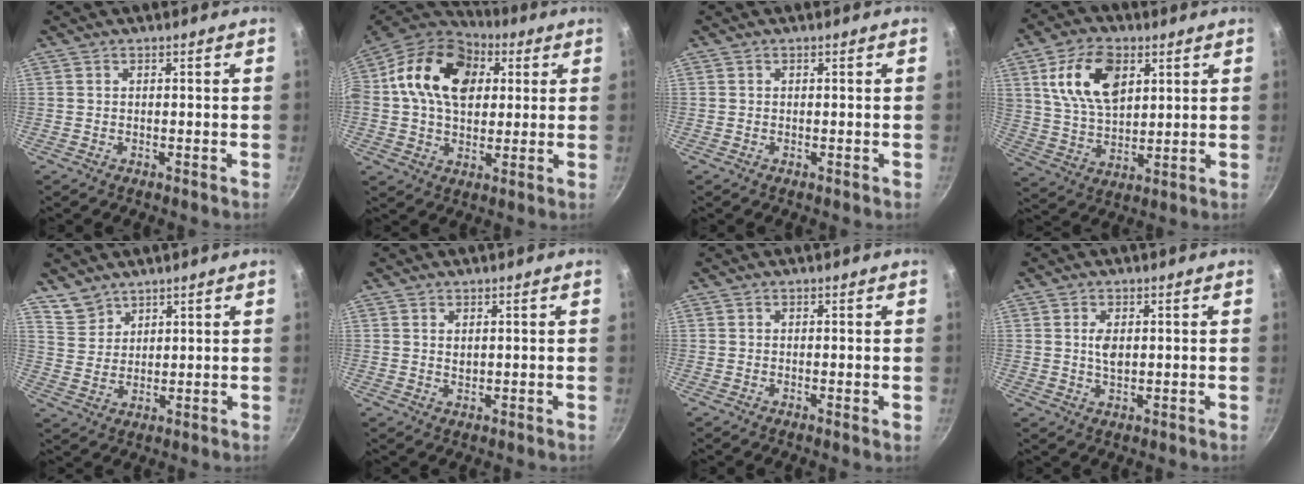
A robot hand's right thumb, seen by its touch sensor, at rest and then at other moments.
{"total": 20.1, "force": [4.9, 14.1, 13.5], "torque": [-0.213, 0.012, 0.069]}
{"total": 0.0}
{"total": 14.4, "force": [5.3, 8.7, 10.2], "torque": [-0.164, -0.017, 0.101]}
{"total": 5.1, "force": [4.2, 2.8, 0.5], "torque": [0.002, -0.006, 0.091]}
{"total": 1.5, "force": [0.7, 0.9, 1.1], "torque": [-0.017, -0.002, 0.013]}
{"total": 0.5, "force": [0.0, 0.0, 0.5], "torque": [-0.008, -0.003, -0.003]}
{"total": 3.4, "force": [0.7, 1.9, 2.7], "torque": [-0.045, -0.002, 0.014]}